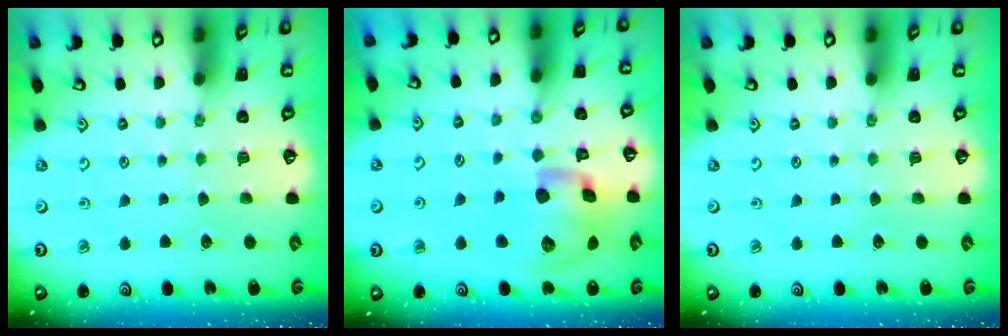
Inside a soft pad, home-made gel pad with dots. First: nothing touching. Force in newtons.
{"total": 18.2, "press": 18.0, "slide": 2.8}
{"total": 0.0}